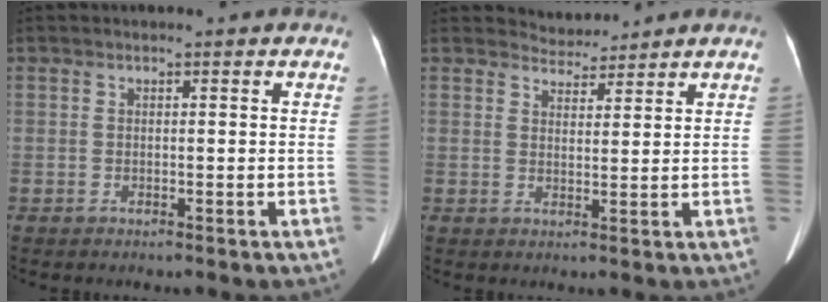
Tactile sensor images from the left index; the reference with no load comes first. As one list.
[{"total": 2.9, "force": [2.8, 0.3, -0.7], "torque": [0.005, 0.004, 0.053]}]